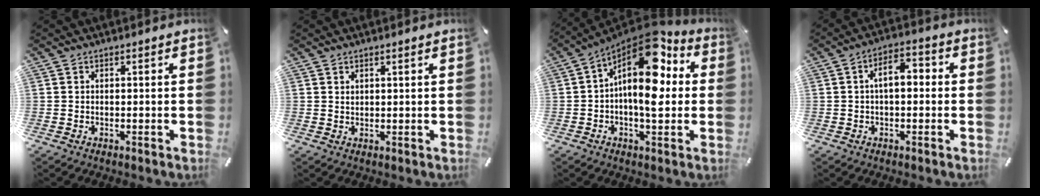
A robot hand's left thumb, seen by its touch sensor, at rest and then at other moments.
{"total": 0.9, "force": [0.8, 0.1, 0.4], "torque": [-0.008, -0.002, 0.015]}
{"total": 16.8, "force": [4.5, 7.8, 14.2], "torque": [-0.246, -0.053, 0.069]}
{"total": 6.3, "force": [-0.1, 3.3, 5.3], "torque": [-0.083, 0.014, -0.006]}